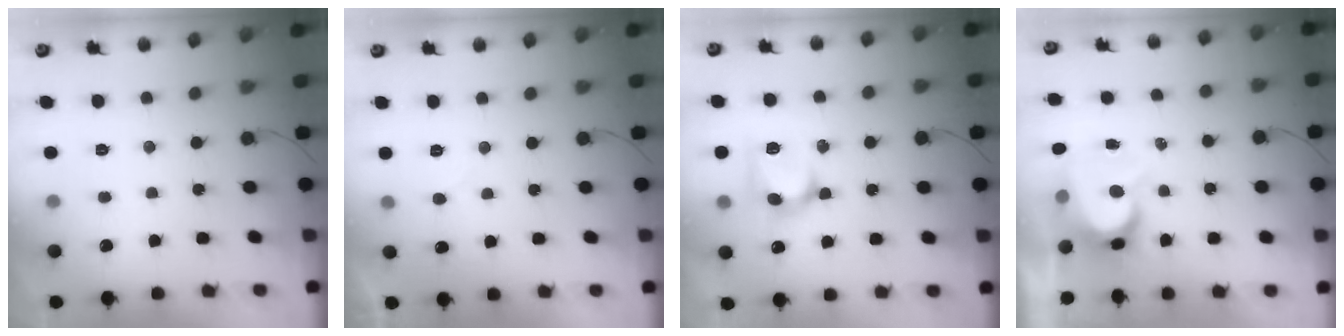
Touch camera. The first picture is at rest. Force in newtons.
{"total": 3.7, "press": 3.6, "slide": 0.3}
{"total": 10.9, "press": 10.9, "slide": 0.3}
{"total": 8.1, "press": 8.1, "slide": 0.7}